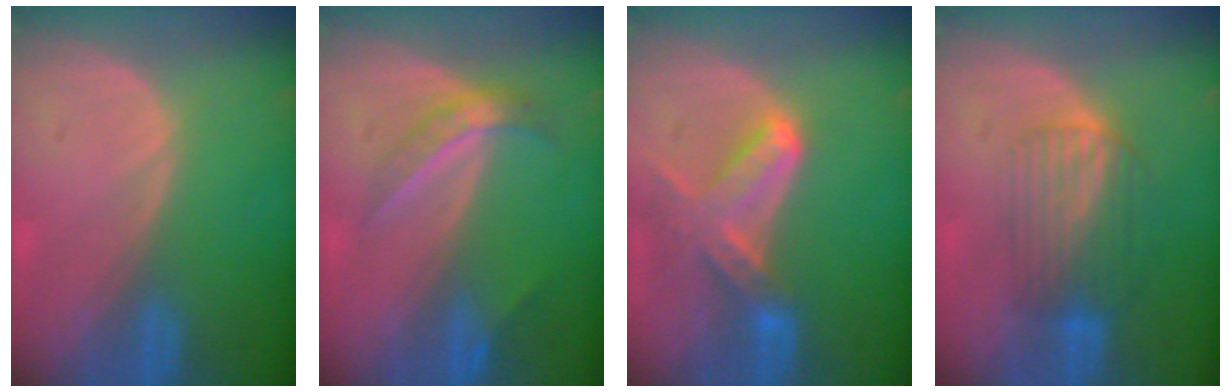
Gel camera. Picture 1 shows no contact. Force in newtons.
{"total": 4.6, "press": 4.0, "slide": 2.3}
{"total": 7.0, "press": 6.5, "slide": 2.6}
{"total": 6.7, "press": 6.3, "slide": 2.3}